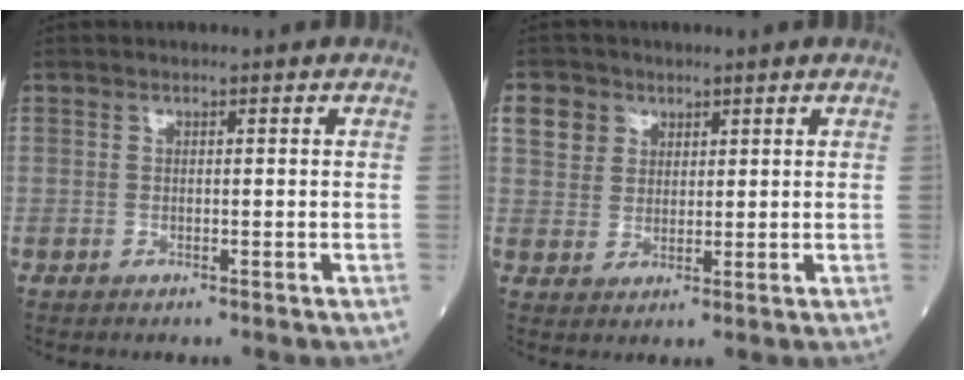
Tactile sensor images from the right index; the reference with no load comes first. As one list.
[{"total": 4.9, "force": [2.3, 4.2, 1.1], "torque": [-0.024, 0.016, 0.048]}]